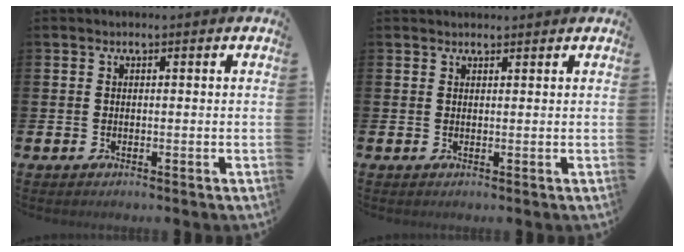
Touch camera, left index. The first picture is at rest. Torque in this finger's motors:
{"motor_torque": [-0.06, -0.79, 0.15, 0.02]}